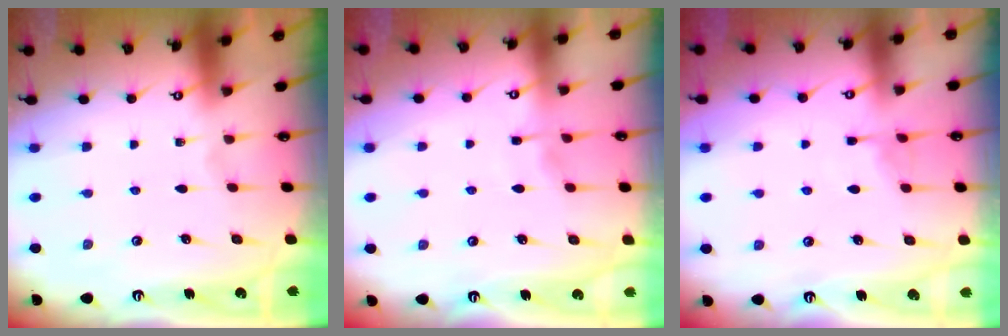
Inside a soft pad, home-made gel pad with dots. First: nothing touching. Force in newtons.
{"total": 1.7, "press": 1.7, "slide": 0.4}
{"total": 3.9, "press": 3.8, "slide": 0.5}